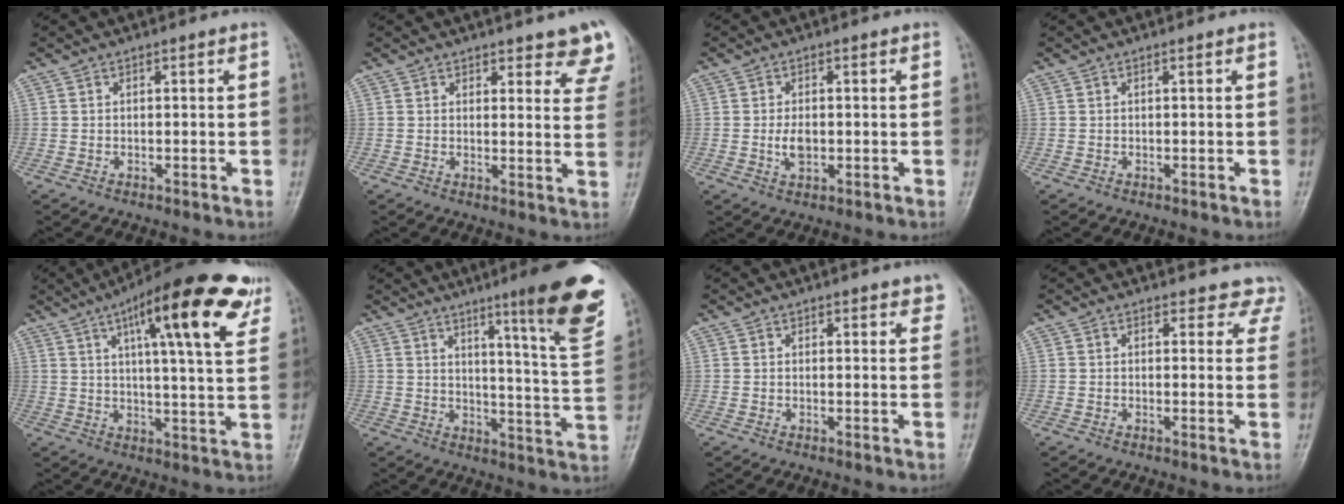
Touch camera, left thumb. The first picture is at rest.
{"total": 8.7, "force": [6.8, 3.1, 4.4], "torque": [-0.012, -0.038, 0.069]}
{"total": 3.5, "force": [-0.3, 2.2, 2.7], "torque": [-0.047, -0.002, -0.007]}
{"total": 0.0}
{"total": 20.1, "force": [10.1, 4.7, 16.8], "torque": [-0.217, -0.019, 0.138]}
{"total": 18.1, "force": [10.5, 1.6, 14.7], "torque": [-0.165, -0.064, 0.142]}
{"total": 3.1, "force": [2.2, 1.5, 1.7], "torque": [0.006, -0.008, 0.023]}
{"total": 5.7, "force": [4.9, 2.8, -0.1], "torque": [0.051, -0.020, 0.026]}